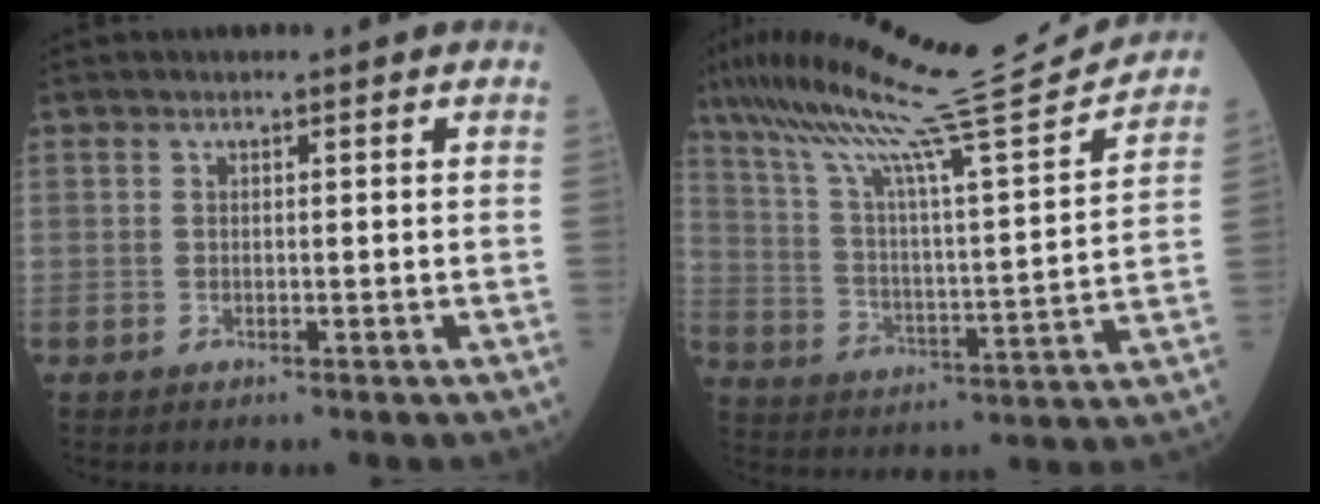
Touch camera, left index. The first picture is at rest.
{"total": 22.9, "force": [19.9, -0.6, 11.2], "torque": [-0.194, -0.013, 0.304]}